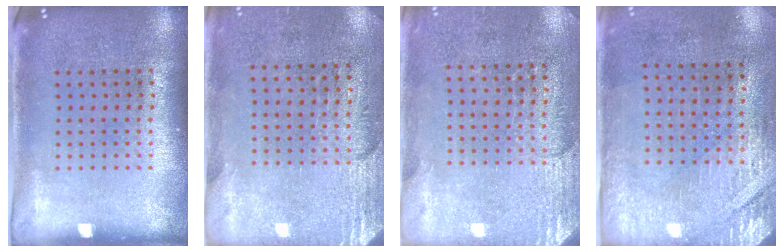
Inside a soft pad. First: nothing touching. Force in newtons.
{"total": 2.8, "press": 2.4, "slide": 1.3}
{"total": 2.8, "press": 2.5, "slide": 1.3}
{"total": 2.9, "press": 2.5, "slide": 1.4}